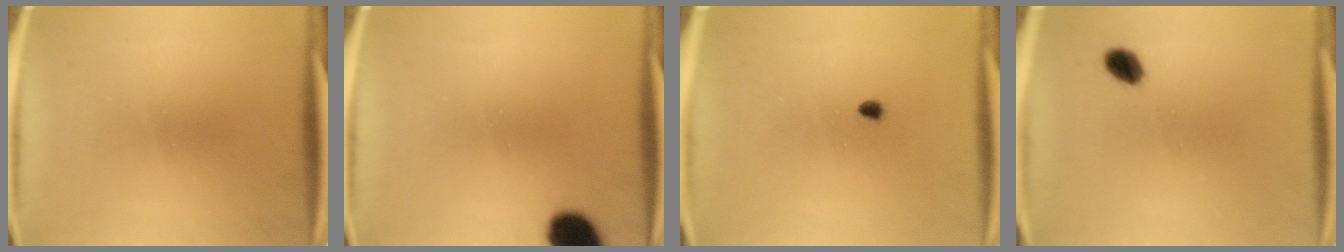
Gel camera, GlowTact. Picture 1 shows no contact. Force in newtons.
{"total": 8.4}
{"total": 1.3}
{"total": 3.6}